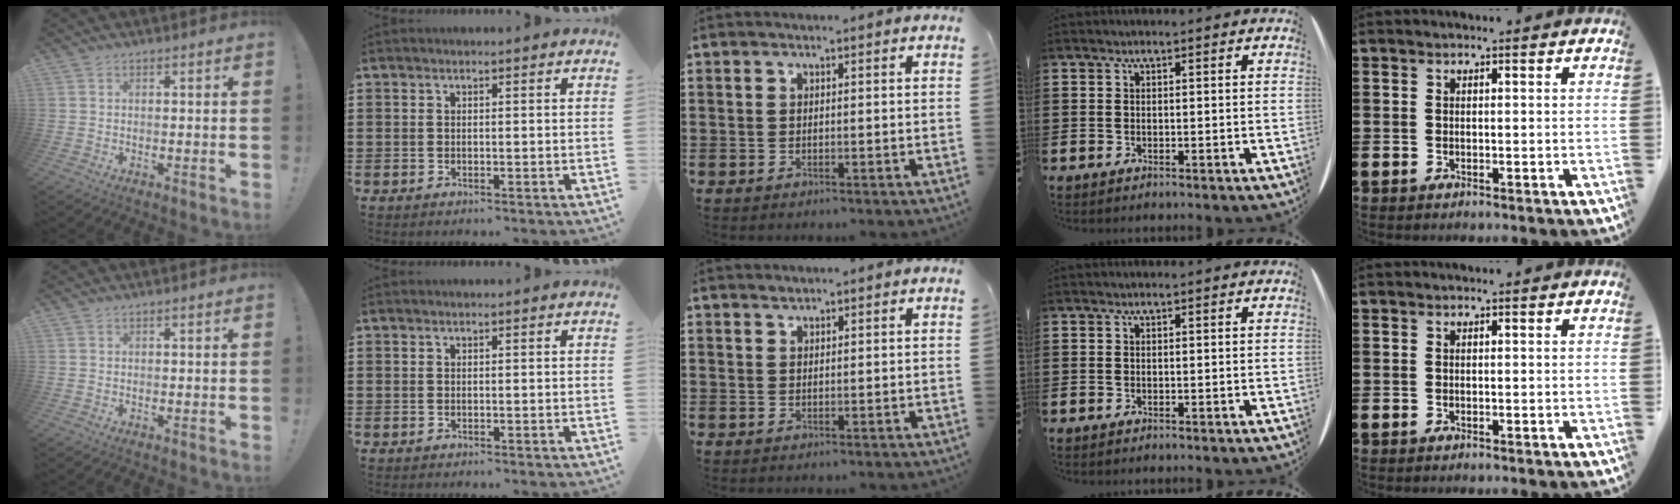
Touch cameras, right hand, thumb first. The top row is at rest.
{"middle": {"total": 1.0, "force": [1.0, 0.1, 0.1], "torque": [-0.004, 0.000, 0.019]}}